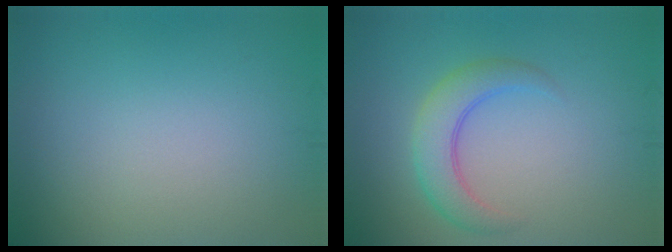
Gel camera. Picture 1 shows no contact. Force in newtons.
{"total": 3.6, "press": 3.6, "slide": 0.2}